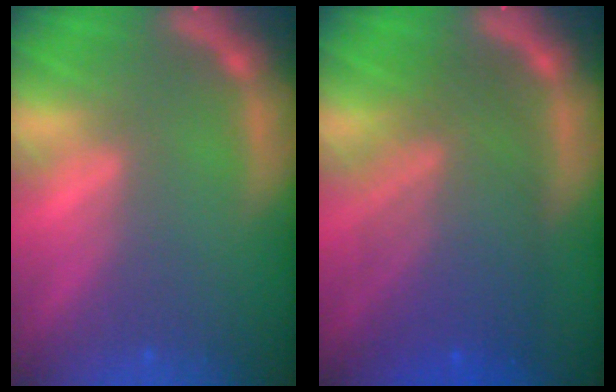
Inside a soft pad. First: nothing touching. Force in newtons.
{"total": 9.0}